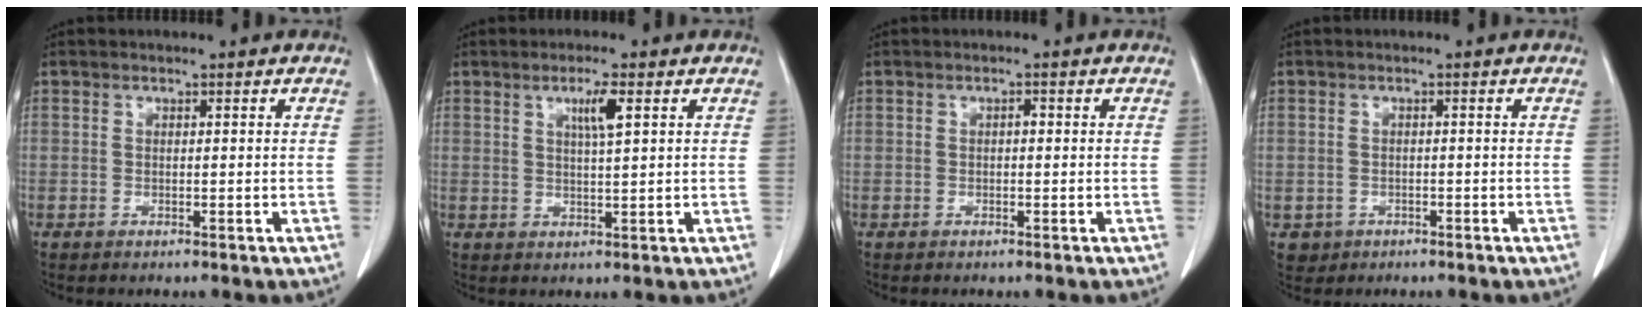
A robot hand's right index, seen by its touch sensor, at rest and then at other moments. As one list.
[{"total": 3.5, "force": [1.5, 0.0, 3.2], "torque": [-0.055, -0.002, 0.025]}, {"total": 0.7, "force": [0.0, 0.3, 0.6], "torque": [-0.008, 0.003, -0.002]}, {"total": 2.3, "force": [-1.0, 2.1, 0.2], "torque": [0.000, 0.007, -0.011]}]